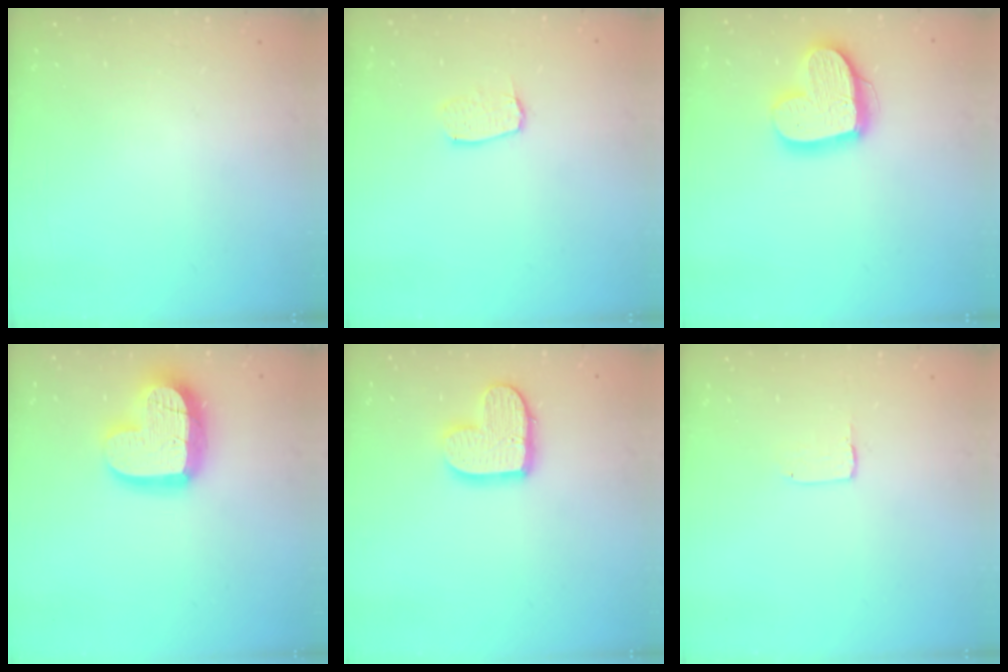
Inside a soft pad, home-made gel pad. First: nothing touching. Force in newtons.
{"total": 6.1, "press": 6.1, "slide": 0.2}
{"total": 15.6, "press": 15.5, "slide": 1.4}
{"total": 17.4, "press": 17.4, "slide": 1.7}
{"total": 12.2, "press": 12.2, "slide": 0.8}
{"total": 2.0, "press": 2.0, "slide": 0.1}